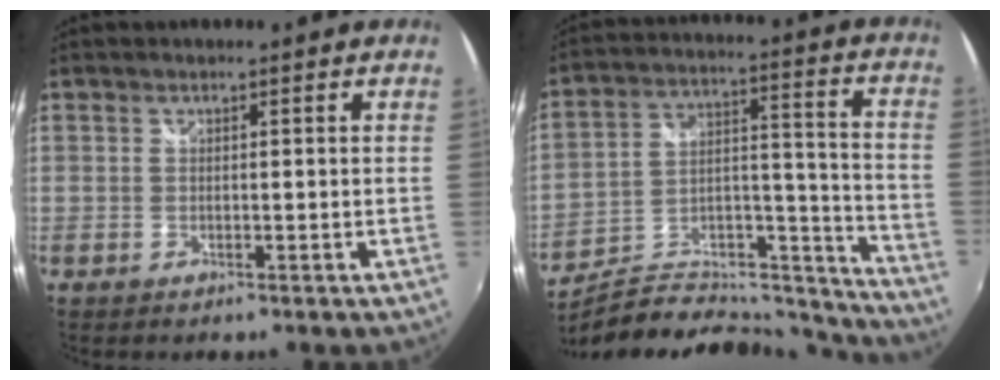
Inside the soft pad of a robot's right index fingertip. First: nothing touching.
{"total": 24.5, "force": [-20.9, 8.3, 9.6], "torque": [-0.141, 0.046, -0.297]}